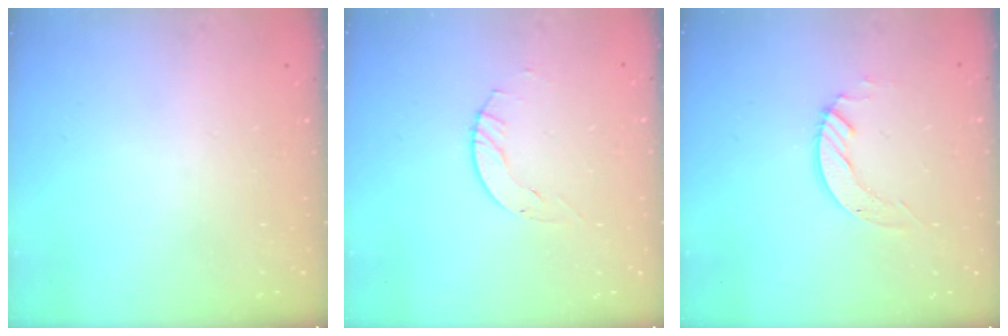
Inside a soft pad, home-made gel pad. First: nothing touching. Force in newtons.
{"total": 2.9, "press": 2.9, "slide": 0.4}
{"total": 4.2, "press": 4.2, "slide": 0.2}